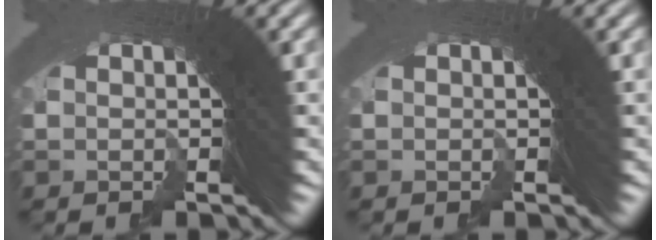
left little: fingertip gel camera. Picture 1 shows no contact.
{"total": 0.0}